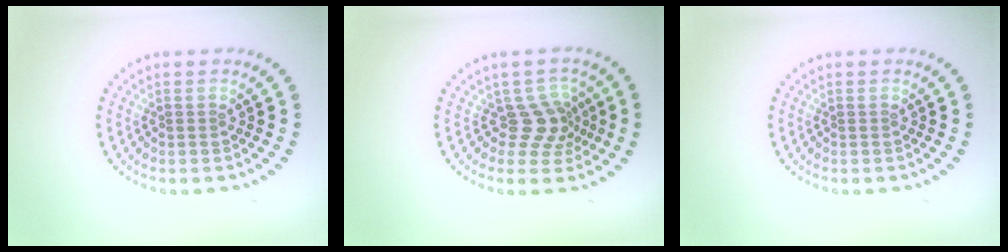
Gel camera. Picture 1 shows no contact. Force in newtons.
{"total": 2.9, "press": 2.1, "slide": 1.9}
{"total": 0.0}